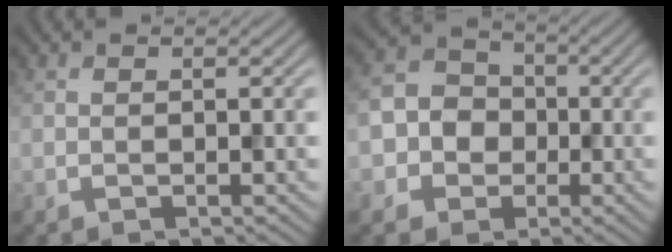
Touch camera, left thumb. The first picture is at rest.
{"total": 6.4, "force": [-1.3, 5.7, 2.7], "torque": [-0.057, -0.001, -0.051]}